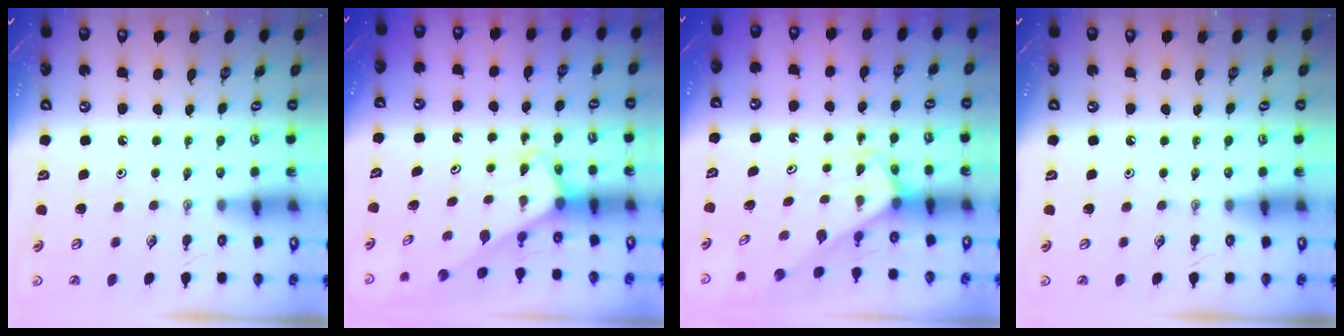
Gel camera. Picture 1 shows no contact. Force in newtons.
{"total": 2.8, "press": 2.8, "slide": 0.2}
{"total": 2.8, "press": 2.8, "slide": 0.1}
{"total": 0.0}